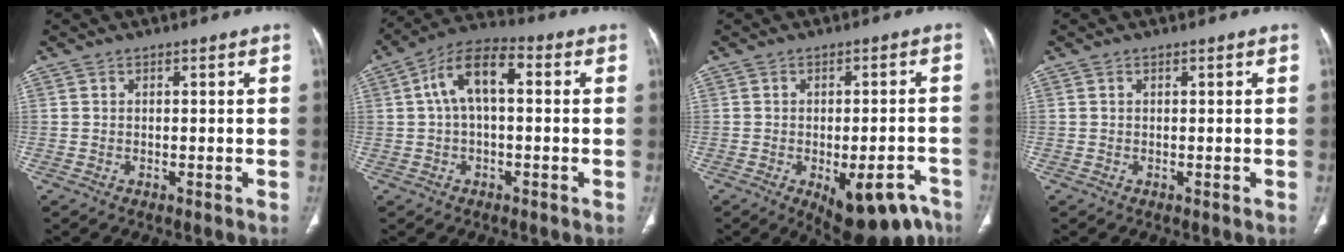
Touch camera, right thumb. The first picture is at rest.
{"total": 10.1, "force": [1.5, 4.9, 8.6], "torque": [-0.155, 0.034, 0.015]}
{"total": 13.4, "force": [-7.8, 5.7, 9.3], "torque": [-0.072, 0.038, -0.095]}
{"total": 0.0}